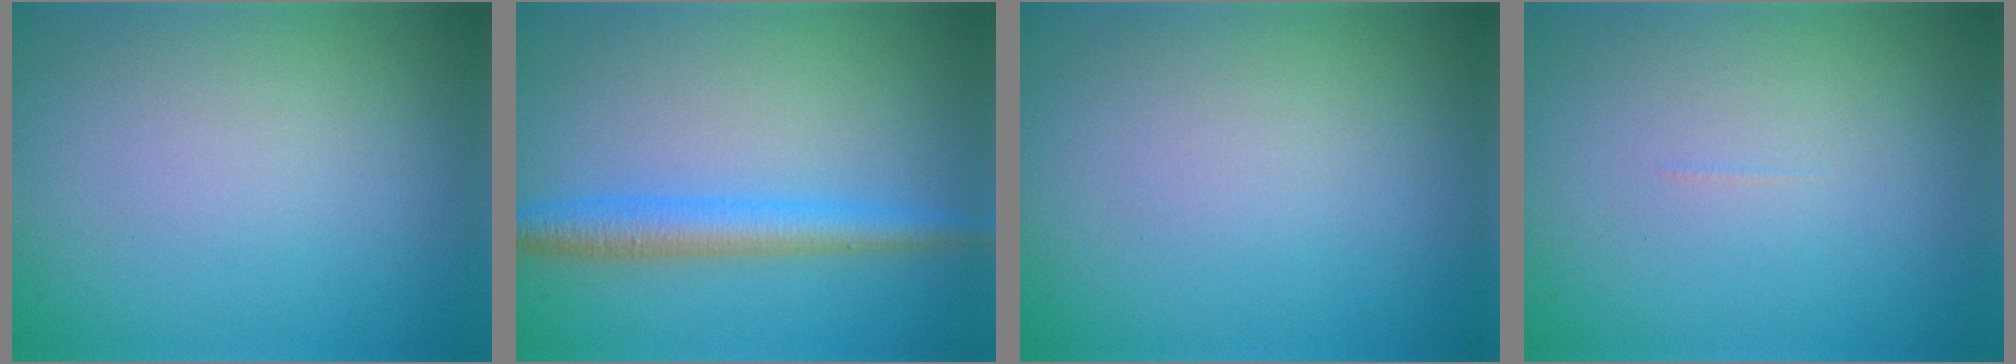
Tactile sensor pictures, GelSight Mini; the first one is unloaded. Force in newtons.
{"total": 3.5, "press": 3.5, "slide": 0.1}
{"total": 0.0}
{"total": 0.0}